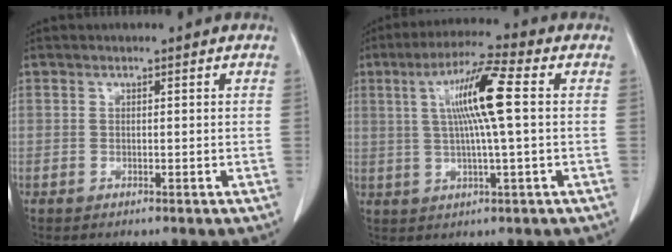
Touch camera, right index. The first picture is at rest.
{"total": 10.1, "force": [1.7, 0.0, 10.0], "torque": [-0.185, 0.010, 0.028]}